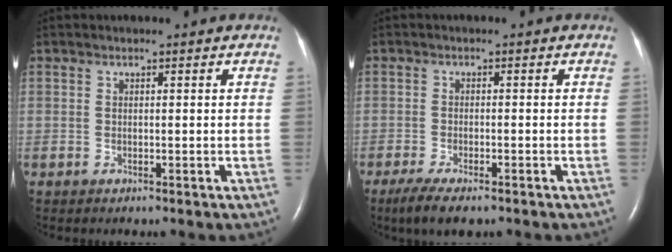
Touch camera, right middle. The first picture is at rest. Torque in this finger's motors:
{"motor_torque": [0.36, -0.27, 0.05, 0.02]}